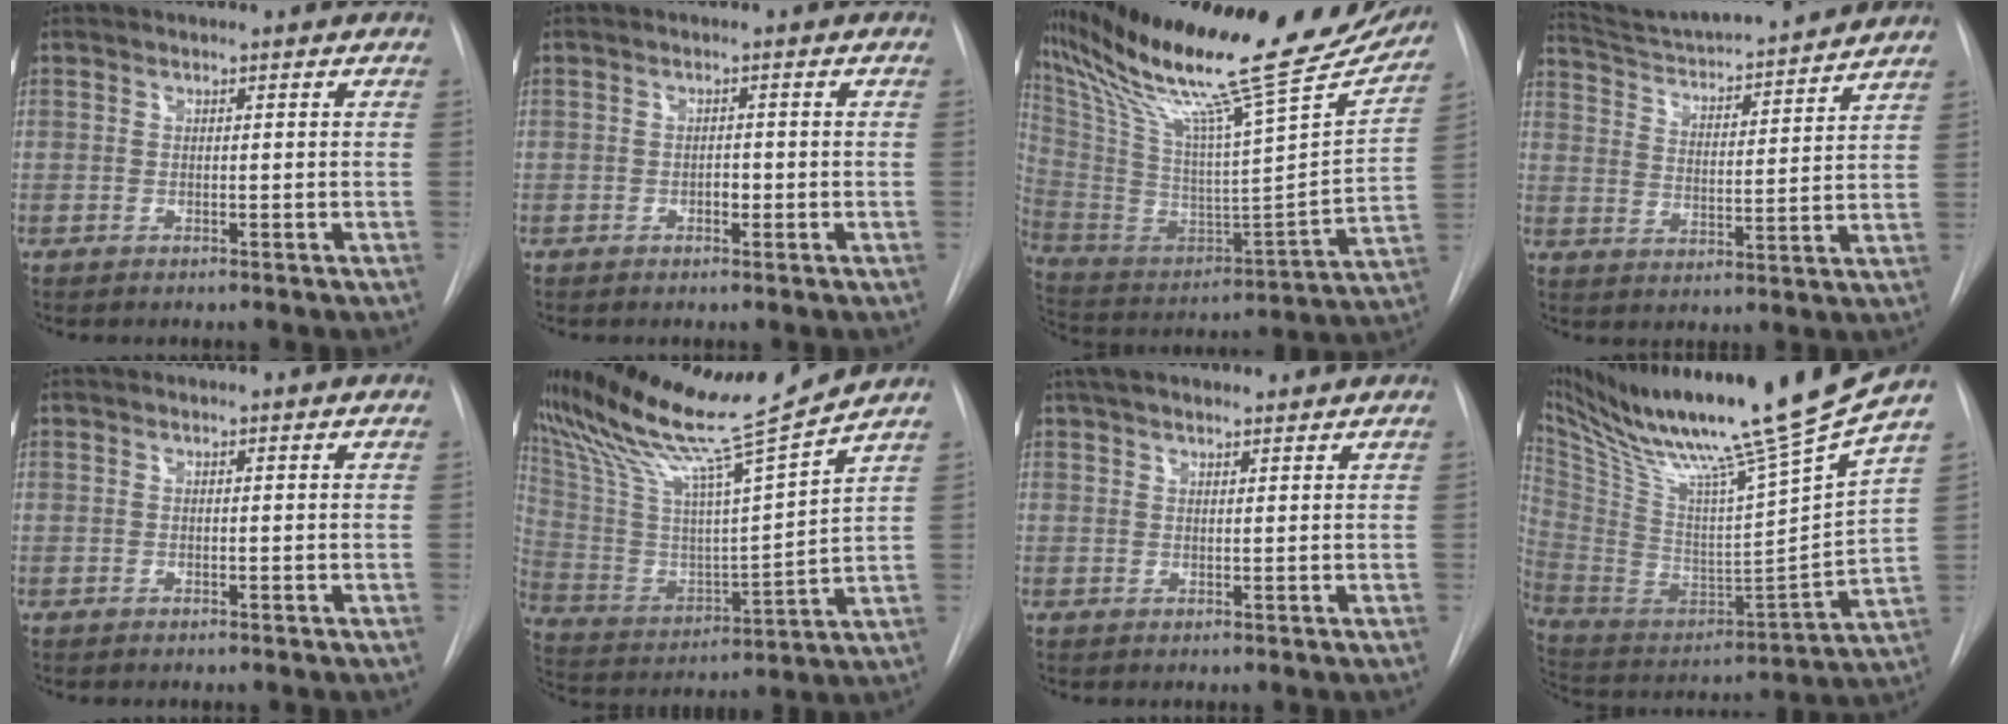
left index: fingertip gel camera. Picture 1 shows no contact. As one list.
[{"total": 1.2, "force": [-0.7, 0.7, 0.7], "torque": [-0.010, 0.000, -0.015]}, {"total": 32.8, "force": [26.7, 3.9, 18.7], "torque": [-0.331, -0.054, 0.395]}, {"total": 17.5, "force": [16.3, 0.8, 6.4], "torque": [-0.106, -0.005, 0.241]}, {"total": 0.0}, {"total": 18.6, "force": [16.5, -1.8, 8.3], "torque": [-0.168, -0.038, 0.286]}, {"total": 5.7, "force": [4.6, 1.9, 2.8], "torque": [-0.039, 0.030, 0.077]}, {"total": 28.0, "force": [21.8, -2.0, 17.5], "torque": [-0.297, -0.061, 0.353]}]